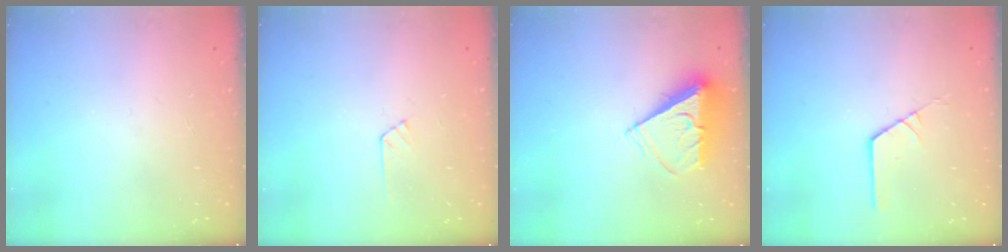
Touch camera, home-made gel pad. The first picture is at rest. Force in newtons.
{"total": 4.8, "press": 4.8, "slide": 0.5}
{"total": 7.0, "press": 7.0, "slide": 0.8}
{"total": 1.3, "press": 1.3, "slide": 0.1}